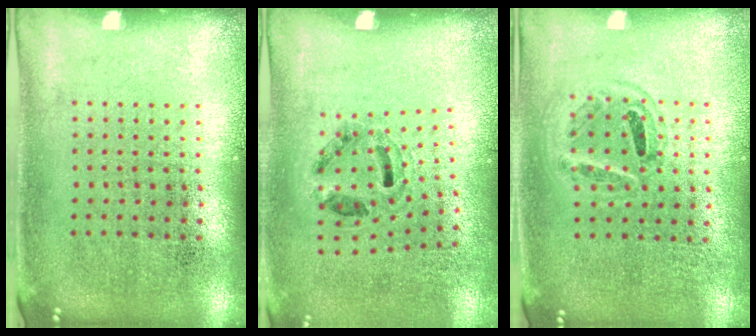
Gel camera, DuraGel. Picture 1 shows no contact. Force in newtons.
{"total": 1.2, "press": 0.8, "slide": 0.8}
{"total": 0.9, "press": 0.8, "slide": 0.3}